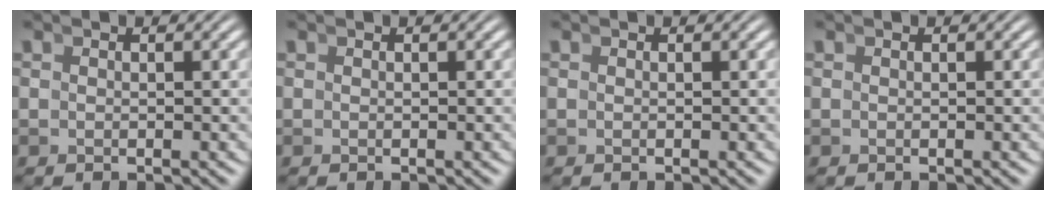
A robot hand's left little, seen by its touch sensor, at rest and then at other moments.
{"total": 0.0}
{"total": 0.0}
{"total": 0.0}